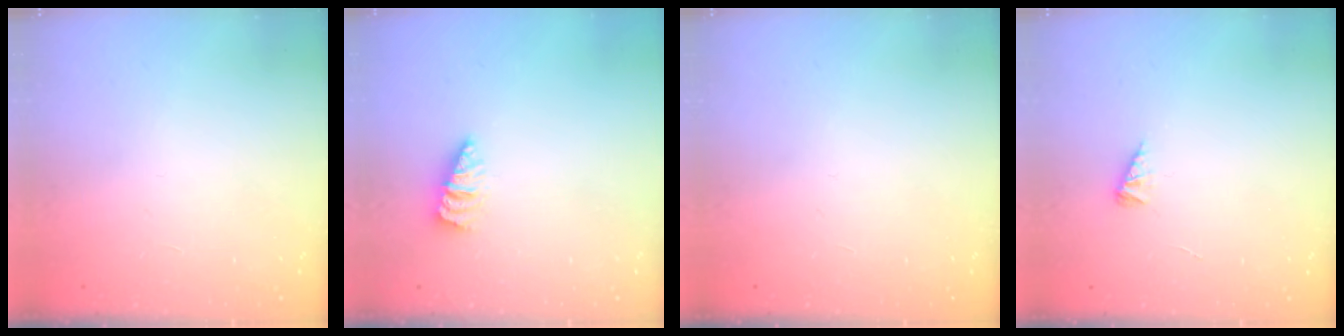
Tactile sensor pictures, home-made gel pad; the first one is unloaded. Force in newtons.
{"total": 2.7, "press": 2.7, "slide": 0.2}
{"total": 0.0}
{"total": 1.8, "press": 1.7, "slide": 0.3}